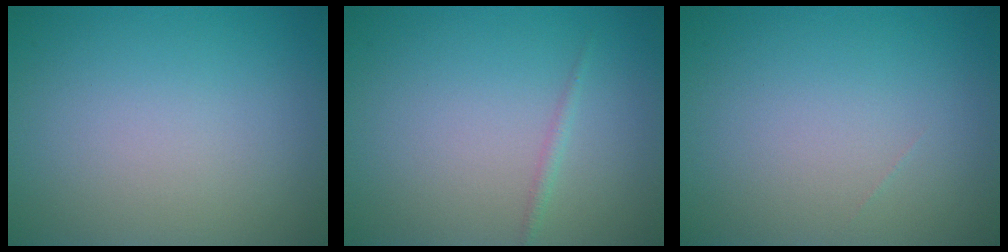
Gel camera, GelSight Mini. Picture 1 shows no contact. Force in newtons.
{"total": 0.7, "press": 0.7, "slide": 0.0}
{"total": 0.0}